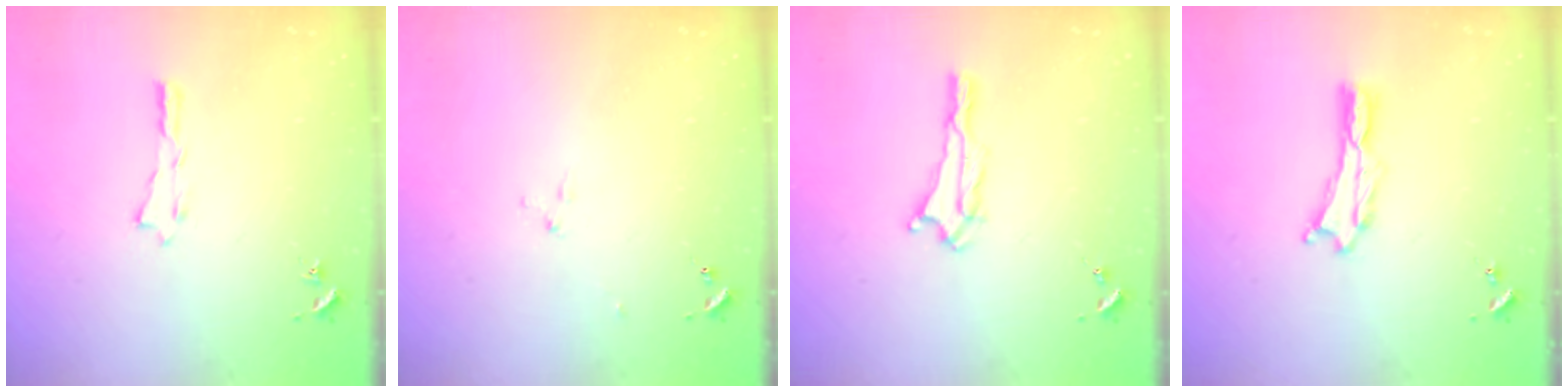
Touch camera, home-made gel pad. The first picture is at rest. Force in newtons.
{"total": 2.9, "press": 2.9, "slide": 0.3}
{"total": 1.0, "press": 1.0, "slide": 0.1}
{"total": 0.0}